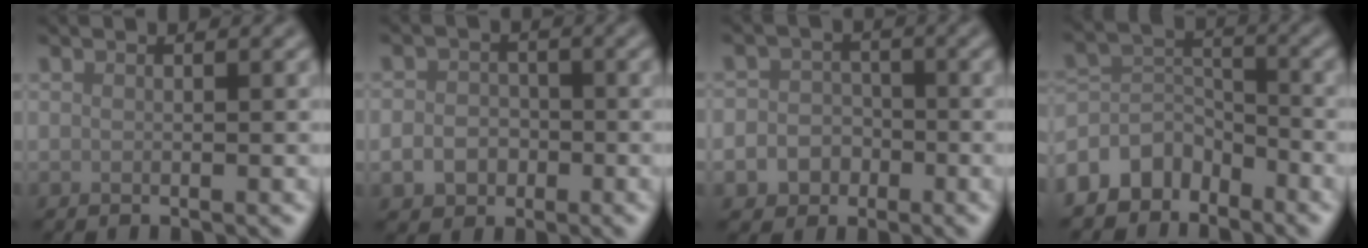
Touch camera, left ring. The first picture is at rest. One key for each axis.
{"total": 2.8, "fx": -0.9, "fy": 2.4, "fz": 1.2, "tx": -0.010, "ty": -0.003, "tz": -0.021}
{"total": 4.5, "fx": -1.9, "fy": 3.9, "fz": 1.1, "tx": 0.018, "ty": -0.004, "tz": -0.048}
{"total": 4.7, "fx": -3.7, "fy": 2.7, "fz": 1.2, "tx": -0.016, "ty": 0.002, "tz": -0.079}